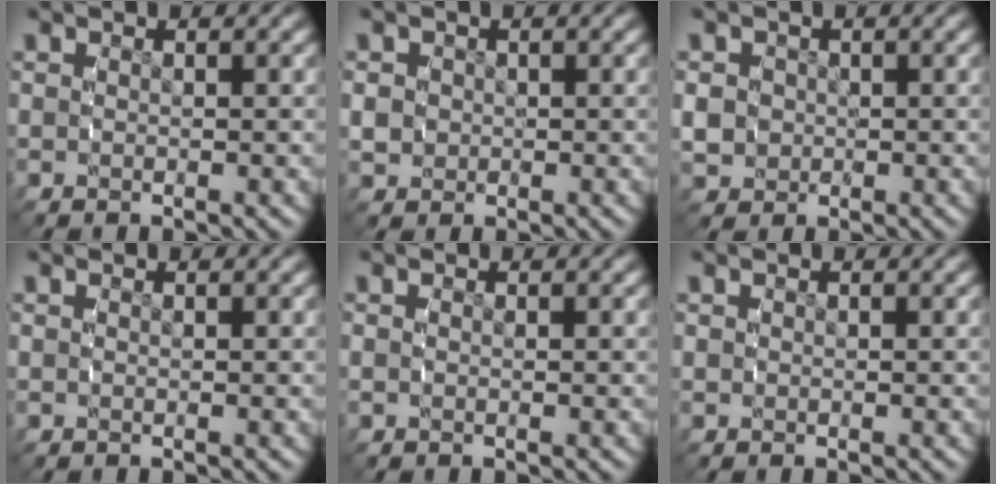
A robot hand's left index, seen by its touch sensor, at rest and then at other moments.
{"total": 2.7, "force": [-0.3, 2.6, 0.5], "torque": [-0.017, -0.006, -0.003]}
{"total": 3.5, "force": [-0.4, 3.4, 0.9], "torque": [-0.021, -0.006, -0.006]}
{"total": 0.0}
{"total": 0.8, "force": [-0.2, 0.7, 0.3], "torque": [-0.009, -0.002, -0.004]}
{"total": 0.8, "force": [0.0, 0.8, 0.1], "torque": [-0.005, -0.004, 0.003]}